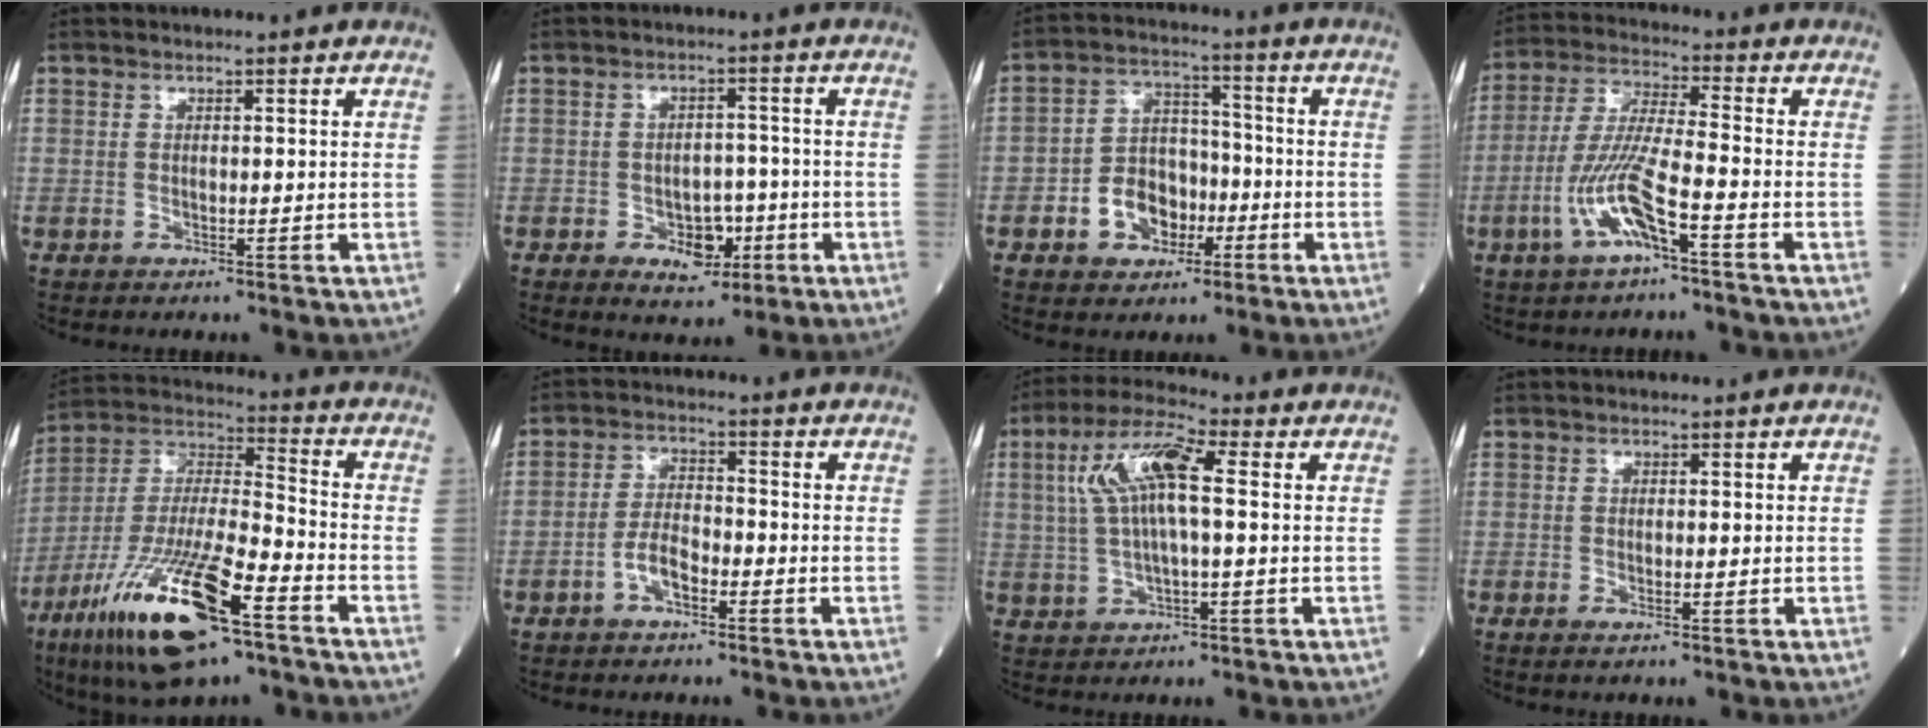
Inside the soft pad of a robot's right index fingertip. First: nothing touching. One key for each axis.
{"total": 5.7, "fx": -2.2, "fy": 3.5, "fz": 4.0, "tx": -0.052, "ty": 0.005, "tz": -0.028}
{"total": 8.3, "fx": -3.1, "fy": 6.1, "fz": 4.8, "tx": -0.095, "ty": 0.023, "tz": -0.052}
{"total": 9.7, "fx": -4.3, "fy": 0.9, "fz": 8.7, "tx": -0.188, "ty": 0.000, "tz": -0.085}
{"total": 20.7, "fx": -11.4, "fy": 4.1, "fz": 16.8, "tx": -0.349, "ty": -0.040, "tz": -0.206}
{"total": 4.4, "fx": -2.2, "fy": 1.7, "fz": 3.3, "tx": -0.066, "ty": 0.010, "tz": -0.045}
{"total": 9.7, "fx": 1.7, "fy": 1.9, "fz": 9.4, "tx": -0.196, "ty": 0.023, "tz": 0.031}
{"total": 0.9, "fx": -0.4, "fy": 0.2, "fz": 0.7, "tx": -0.013, "ty": -0.002, "tz": -0.007}